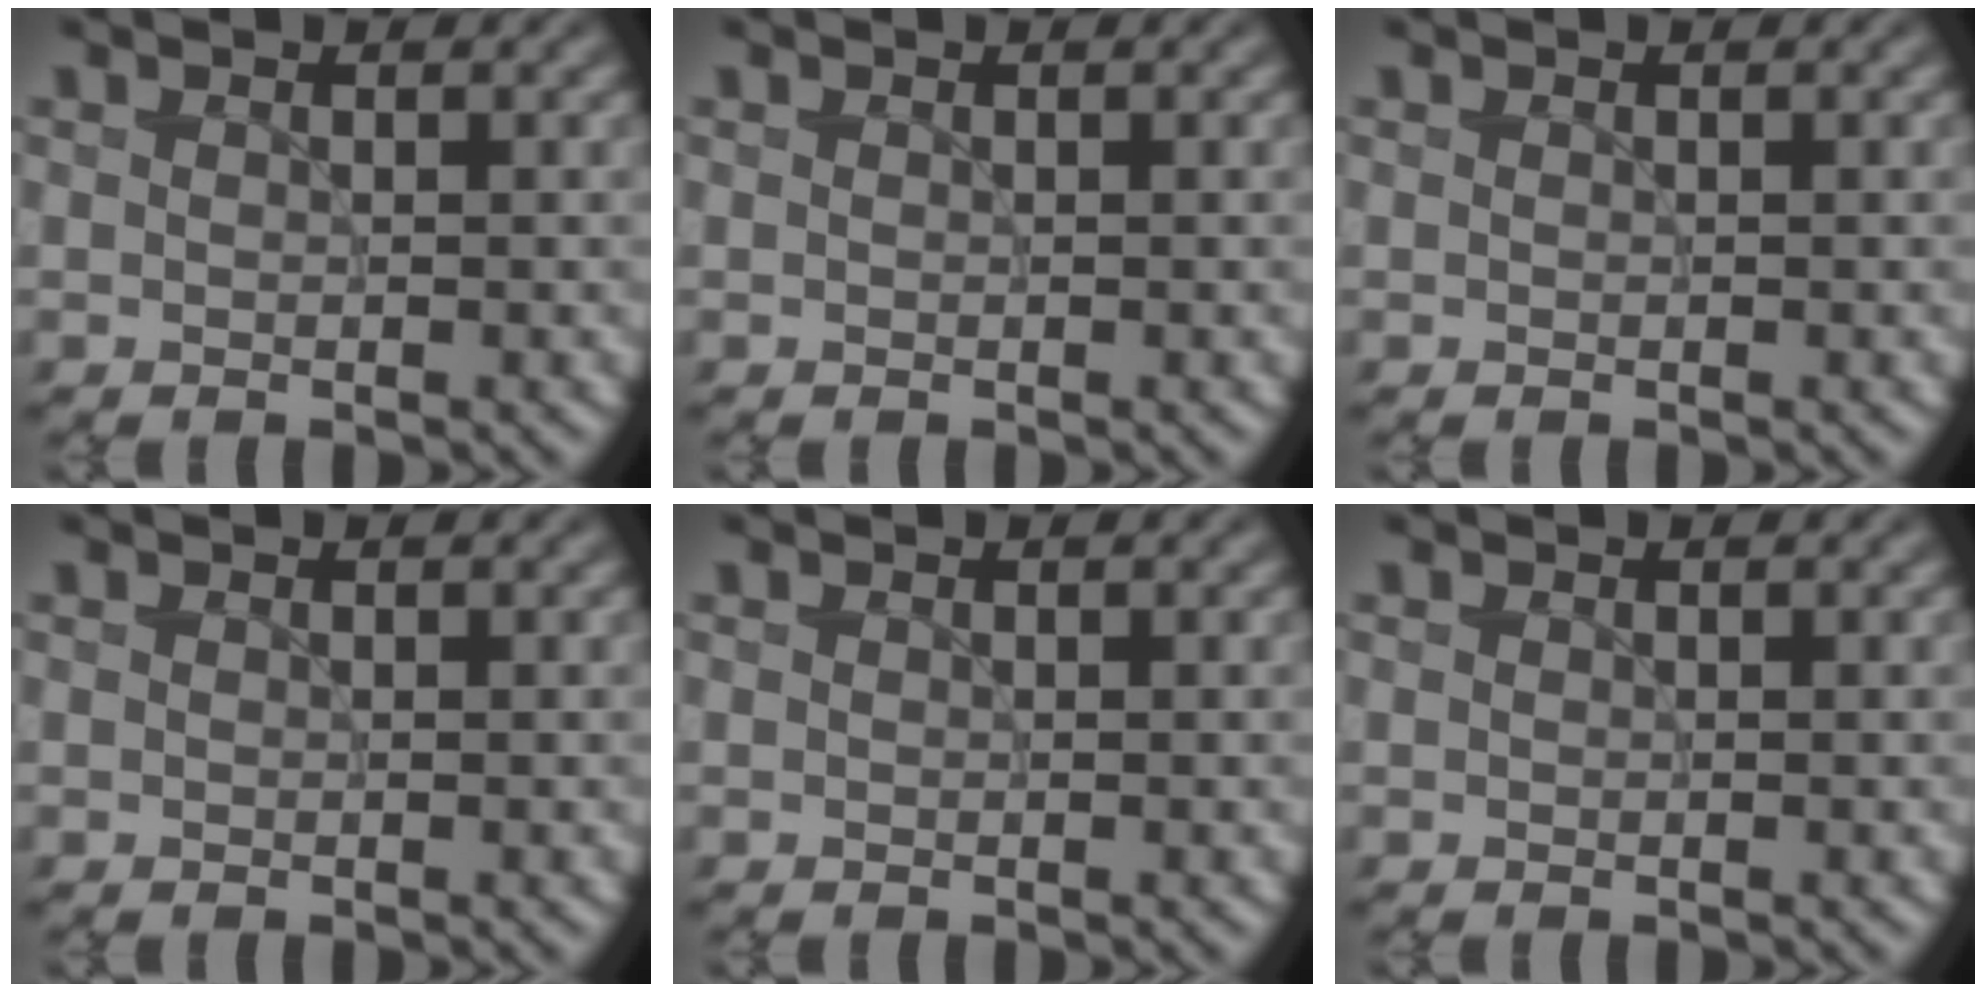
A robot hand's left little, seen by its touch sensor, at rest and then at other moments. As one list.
[{"total": 0.0}, {"total": 0.0}, {"total": 0.0}, {"total": 0.0}, {"total": 0.0}]